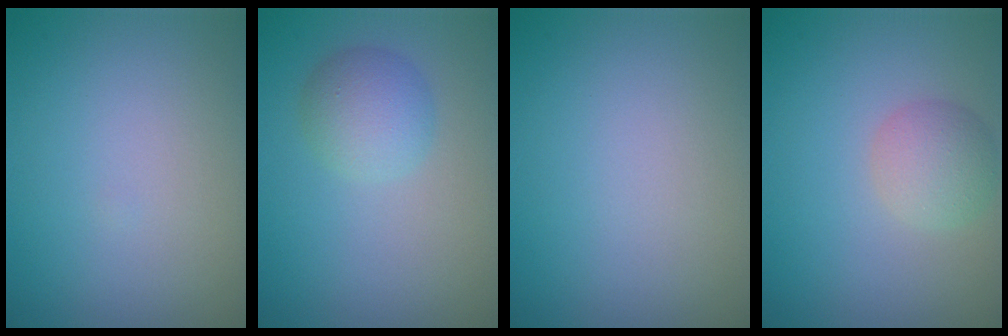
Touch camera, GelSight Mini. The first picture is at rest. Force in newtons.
{"total": 3.1, "press": 3.1, "slide": 0.1}
{"total": 0.0}
{"total": 2.7, "press": 2.6, "slide": 0.2}